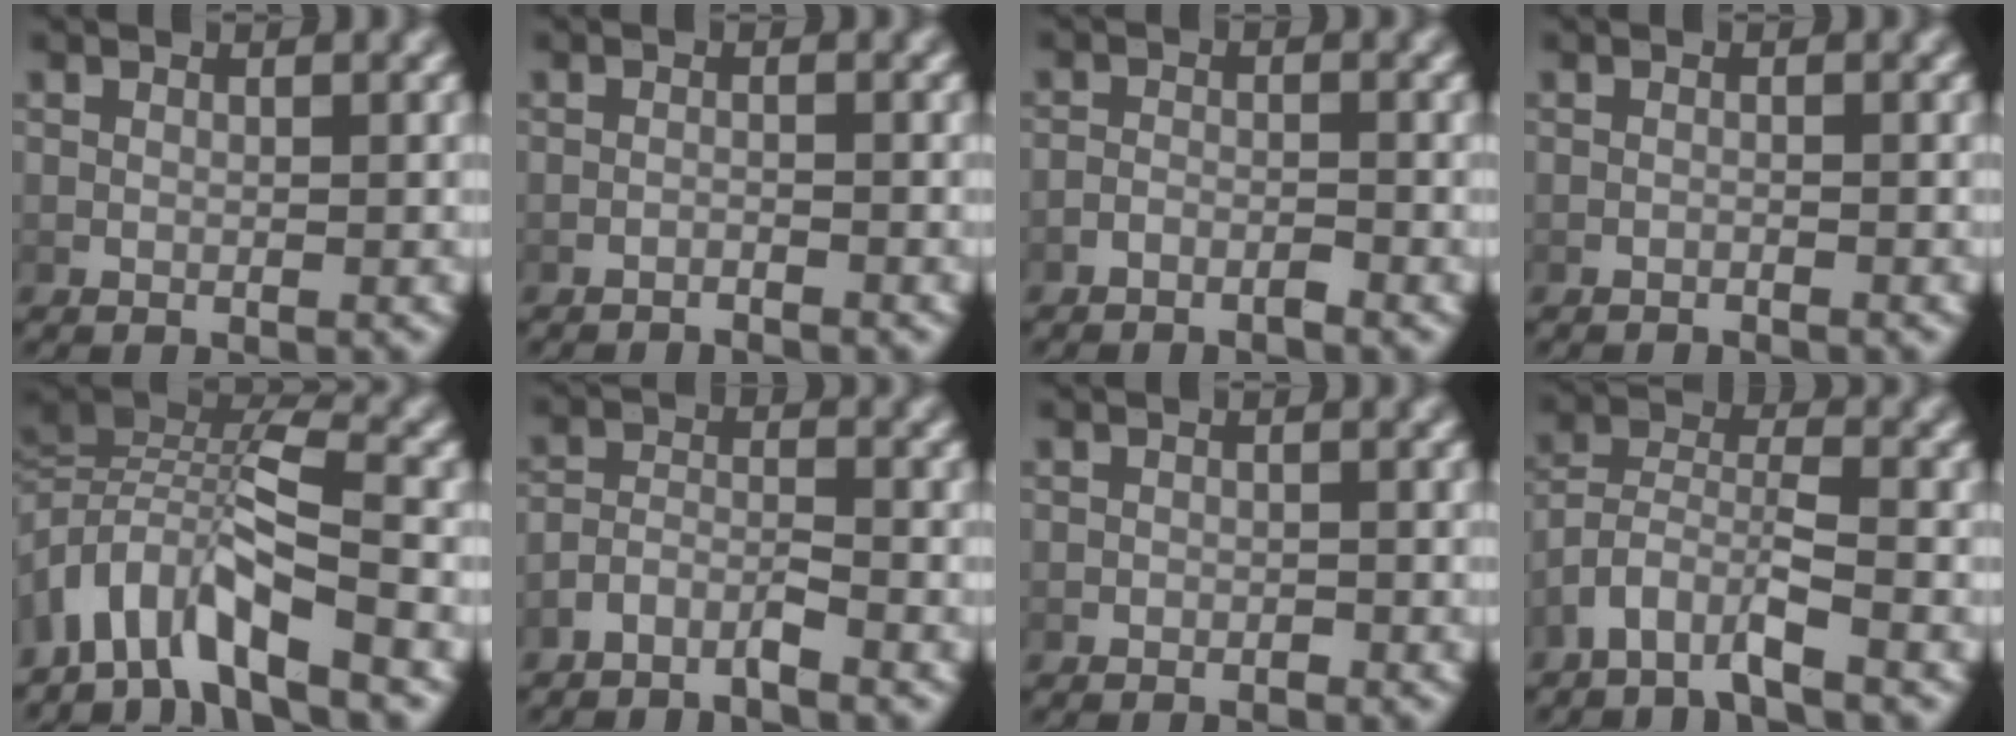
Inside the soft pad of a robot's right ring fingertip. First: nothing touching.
{"total": 1.7, "force": [-1.7, -0.1, 0.0], "torque": [-0.005, -0.003, -0.027]}
{"total": 1.6, "force": [-1.6, 0.2, 0.2], "torque": [-0.006, -0.005, -0.029]}
{"total": 1.0, "force": [-1.0, -0.2, 0.0], "torque": [-0.005, 0.001, -0.016]}
{"total": 7.3, "force": [-0.2, 4.2, 6.0], "torque": [-0.114, -0.003, -0.006]}
{"total": 2.6, "force": [-2.2, 1.0, 0.9], "torque": [-0.021, -0.005, -0.043]}
{"total": 0.5, "force": [-0.5, 0.1, 0.1], "torque": [-0.003, -0.003, -0.006]}
{"total": 4.9, "force": [-1.9, 3.3, 3.2], "torque": [-0.072, -0.016, -0.036]}